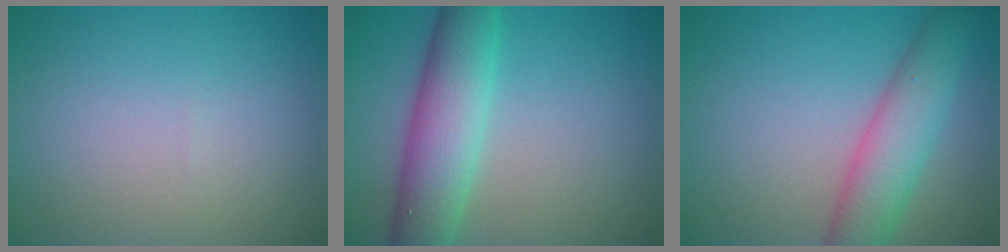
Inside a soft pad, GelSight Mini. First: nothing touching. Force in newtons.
{"total": 7.0, "press": 7.0, "slide": 0.4}
{"total": 5.6, "press": 5.6, "slide": 0.2}